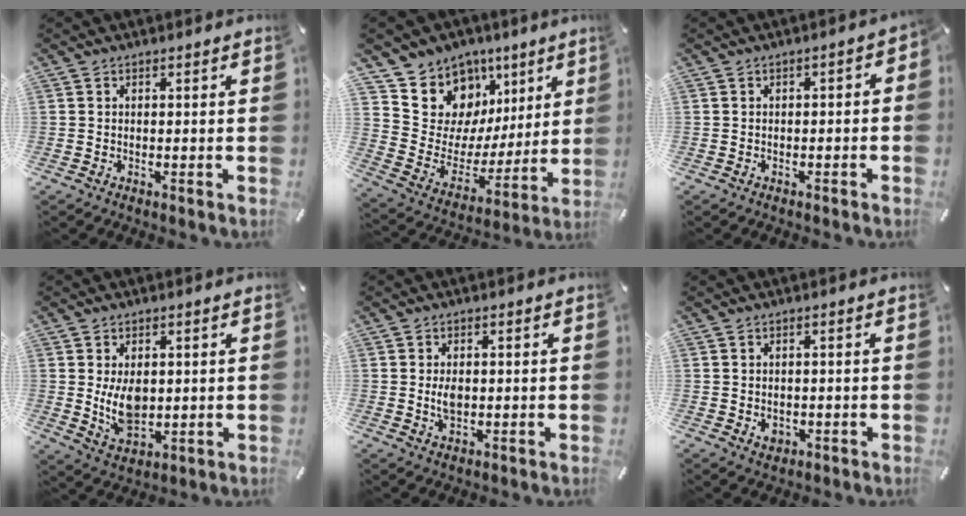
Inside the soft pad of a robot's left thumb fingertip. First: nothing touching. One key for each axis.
{"total": 12.5, "fx": 6.8, "fy": 10.3, "fz": 1.6, "tx": -0.026, "ty": -0.076, "tz": 0.131}
{"total": 2.2, "fx": -1.4, "fy": 1.1, "fz": 1.4, "tx": -0.022, "ty": 0.010, "tz": -0.026}
{"total": 7.6, "fx": 1.2, "fy": 5.0, "fz": 5.6, "tx": -0.118, "ty": -0.013, "tz": 0.015}
{"total": 3.3, "fx": 0.4, "fy": 2.1, "fz": 2.5, "tx": -0.060, "ty": -0.004, "tz": -0.001}
{"total": 1.7, "fx": -0.2, "fy": 1.5, "fz": 0.7, "tx": -0.013, "ty": 0.004, "tz": -0.003}